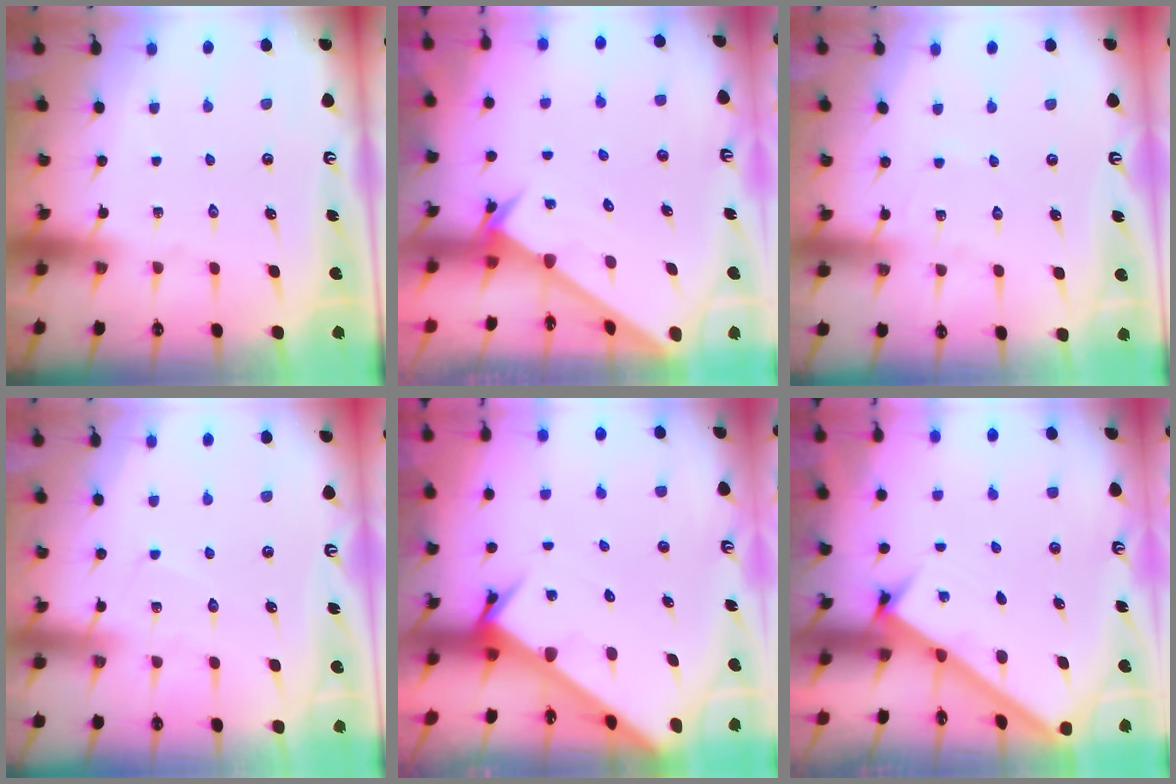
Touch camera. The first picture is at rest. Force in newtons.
{"total": 2.7, "press": 2.7, "slide": 0.2}
{"total": 3.8, "press": 3.8, "slide": 0.4}
{"total": 4.2, "press": 4.2, "slide": 0.5}
{"total": 3.5, "press": 3.5, "slide": 0.3}
{"total": 2.4, "press": 2.4, "slide": 0.2}